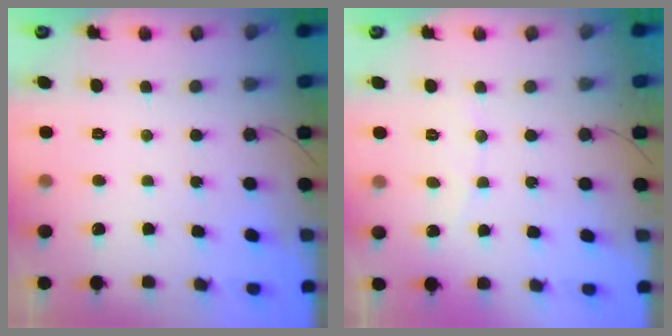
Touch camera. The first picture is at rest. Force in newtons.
{"total": 3.0, "press": 3.0, "slide": 0.3}